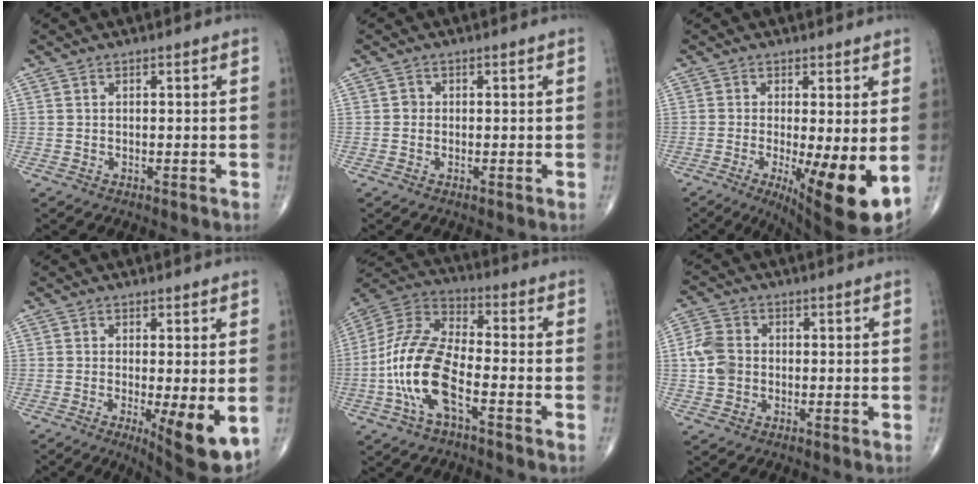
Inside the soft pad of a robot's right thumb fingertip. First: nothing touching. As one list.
[{"total": 0.9, "force": [-0.1, 0.9, 0.3], "torque": [0.001, 0.003, -0.003]}, {"total": 12.4, "force": [-2.7, 2.9, 11.8], "torque": [-0.180, -0.029, -0.034]}, {"total": 9.6, "force": [-2.3, 2.4, 8.9], "torque": [-0.125, -0.024, -0.030]}, {"total": 15.4, "force": [-5.0, 6.6, 13.0], "torque": [-0.275, 0.034, -0.099]}, {"total": 6.1, "force": [-0.3, 5.0, 3.5], "torque": [-0.064, 0.012, -0.013]}]